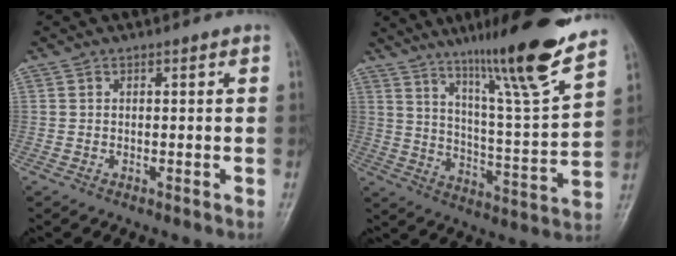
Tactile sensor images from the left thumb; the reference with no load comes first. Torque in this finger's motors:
{"motor_torque": [1.42, -0.20, 1.26, -1.52, 0.24]}